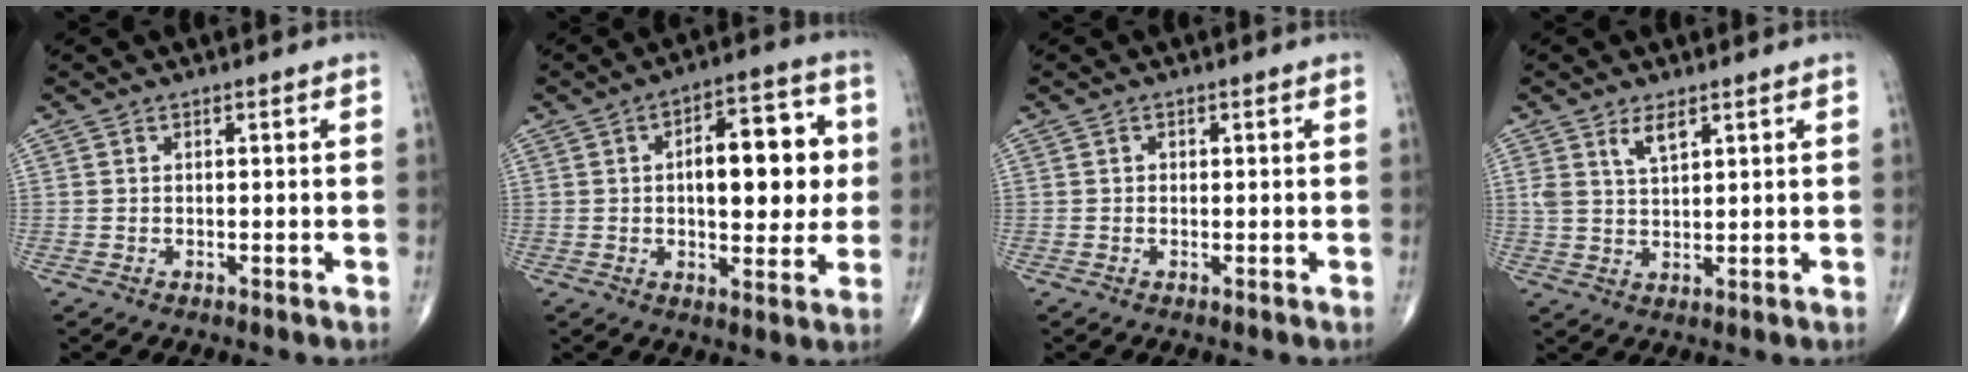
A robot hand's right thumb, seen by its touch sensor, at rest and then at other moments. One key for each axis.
{"total": 14.8, "fx": 1.5, "fy": 7.2, "fz": 12.9, "tx": -0.141, "ty": 0.015, "tz": 0.018}
{"total": 0.5, "fx": 0.1, "fy": 0.5, "fz": 0.2, "tx": 0.000, "ty": 0.001, "tz": 0.000}
{"total": 3.8, "fx": 2.4, "fy": 1.5, "fz": 2.6, "tx": -0.045, "ty": -0.014, "tz": 0.049}